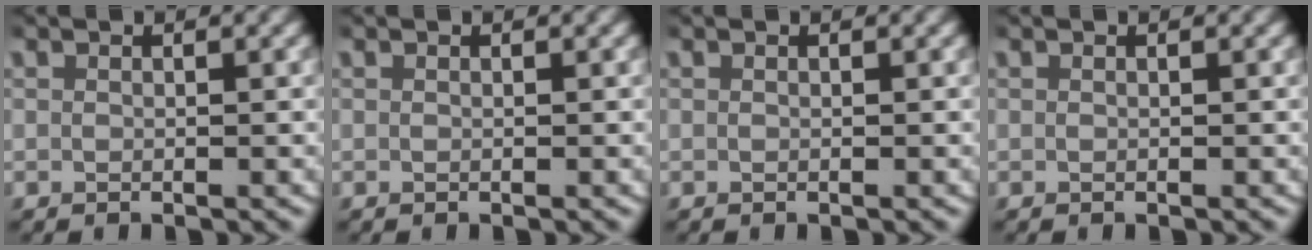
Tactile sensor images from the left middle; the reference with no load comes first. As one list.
[{"total": 0.0}, {"total": 0.0}, {"total": 0.0}]